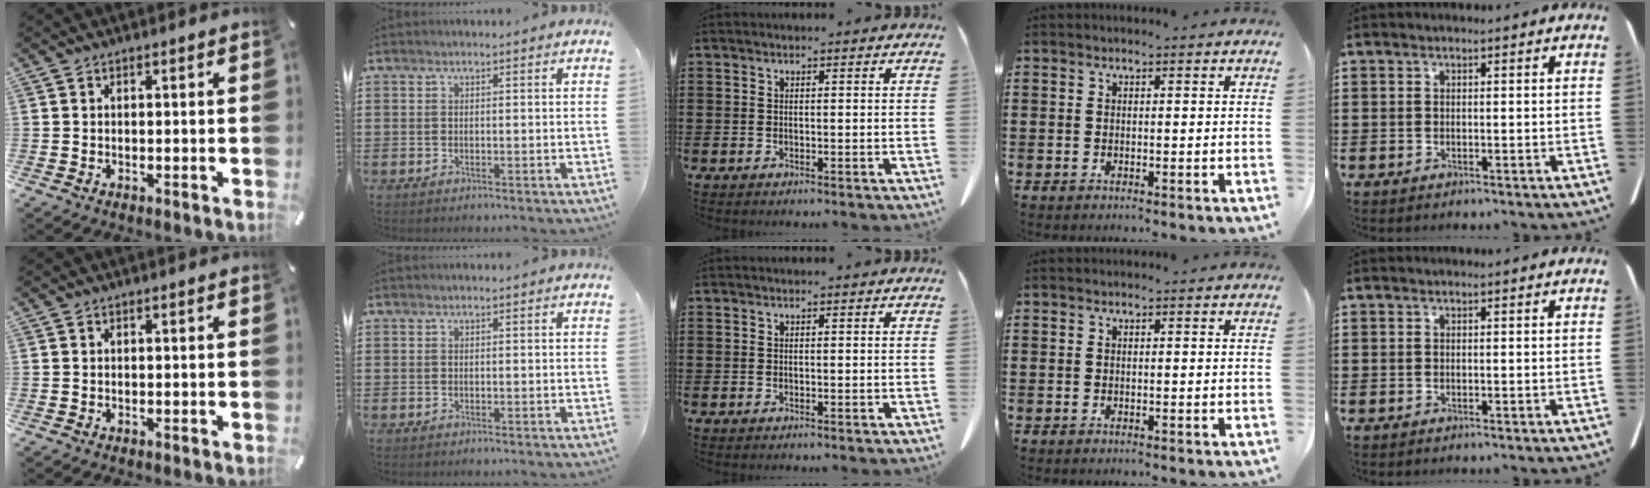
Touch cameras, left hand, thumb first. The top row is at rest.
{}